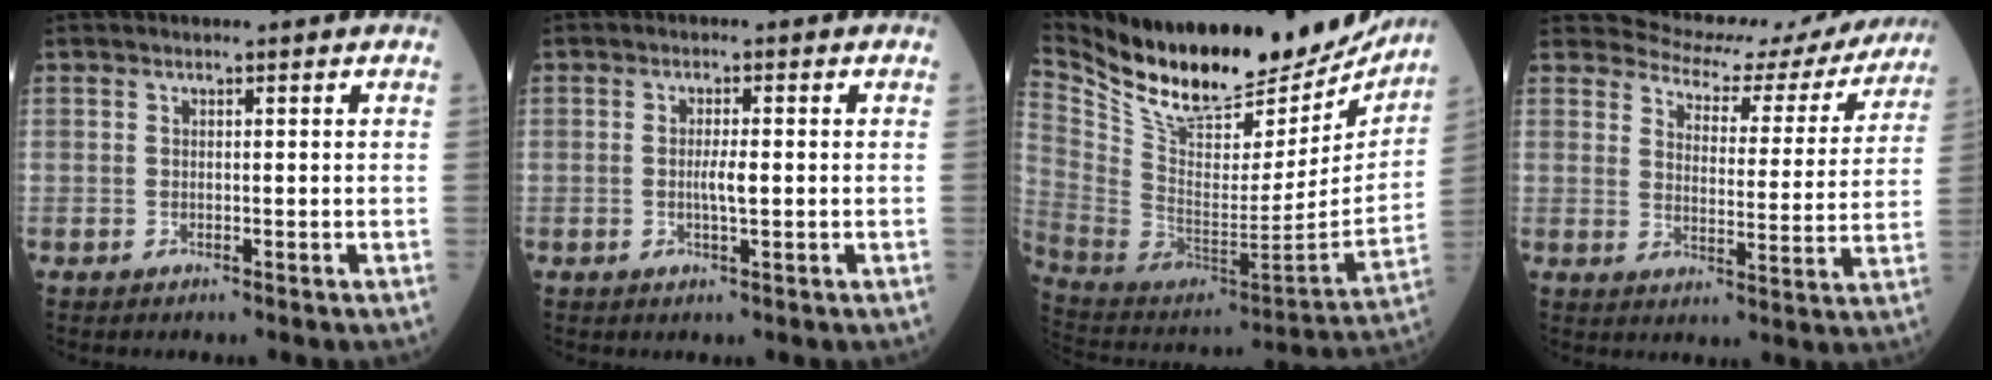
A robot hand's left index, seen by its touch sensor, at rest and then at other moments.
{"total": 2.3, "force": [-0.4, 0.2, 2.2], "torque": [-0.042, -0.005, -0.008]}
{"total": 27.7, "force": [23.0, 9.3, 12.3], "torque": [-0.232, -0.026, 0.355]}
{"total": 15.3, "force": [14.3, 4.9, 2.4], "torque": [-0.010, -0.027, 0.151]}